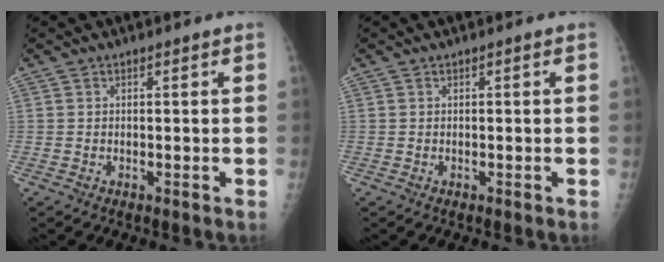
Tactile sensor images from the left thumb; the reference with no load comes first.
{"total": 0.0}